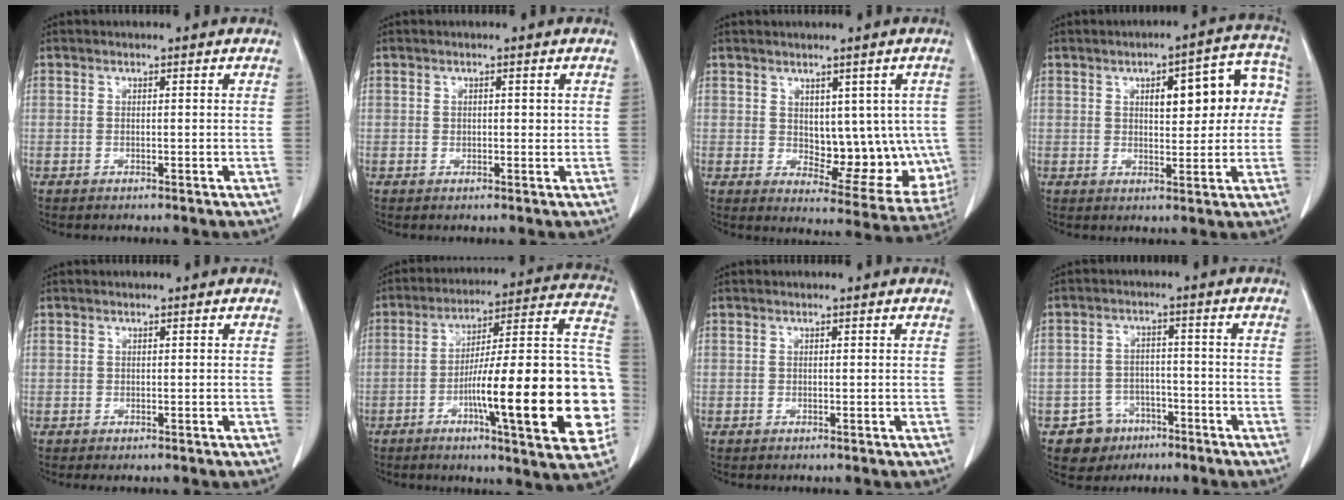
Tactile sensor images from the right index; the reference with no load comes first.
{"total": 1.3, "force": [0.3, 0.9, 0.9], "torque": [-0.010, 0.000, 0.004]}
{"total": 11.3, "force": [0.9, 6.0, 9.5], "torque": [-0.103, 0.000, 0.030]}
{"total": 10.8, "force": [2.1, 3.8, 9.8], "torque": [-0.117, 0.037, 0.029]}
{"total": 0.0}
{"total": 25.5, "force": [-6.0, 2.9, 24.6], "torque": [-0.275, 0.017, -0.087]}
{"total": 0.0}
{"total": 5.7, "force": [-3.3, 4.5, 0.4], "torque": [0.000, 0.011, -0.048]}